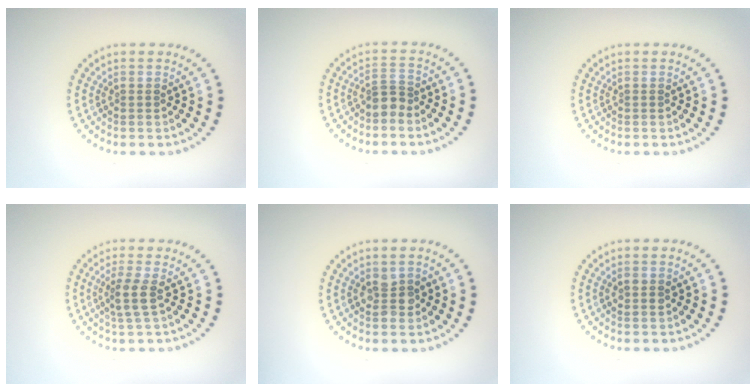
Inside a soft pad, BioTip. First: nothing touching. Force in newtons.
{"total": 2.0, "press": 1.6, "slide": 1.2}
{"total": 0.0}
{"total": 2.1, "press": 1.7, "slide": 1.2}
{"total": 2.0, "press": 1.9, "slide": 0.3}
{"total": 1.2, "press": 1.2, "slide": 0.2}